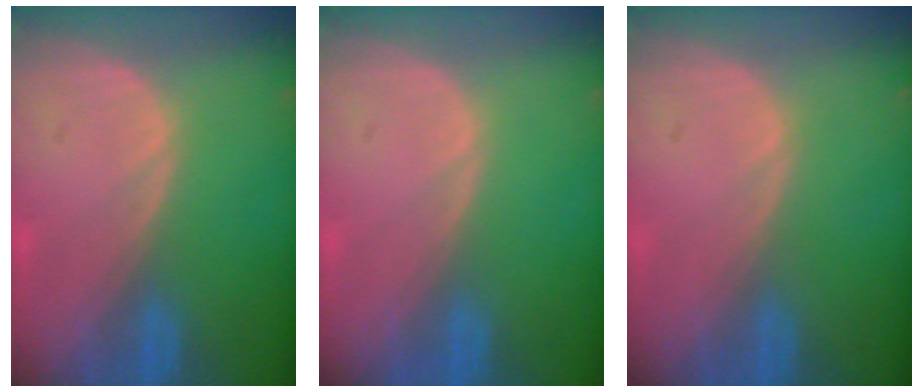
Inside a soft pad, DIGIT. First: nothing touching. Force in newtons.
{"total": 0.0}
{"total": 0.0}